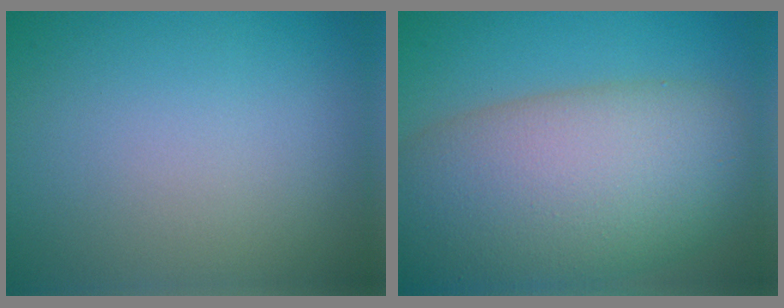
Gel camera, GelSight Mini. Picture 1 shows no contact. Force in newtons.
{"total": 13.1, "press": 13.1, "slide": 0.8}